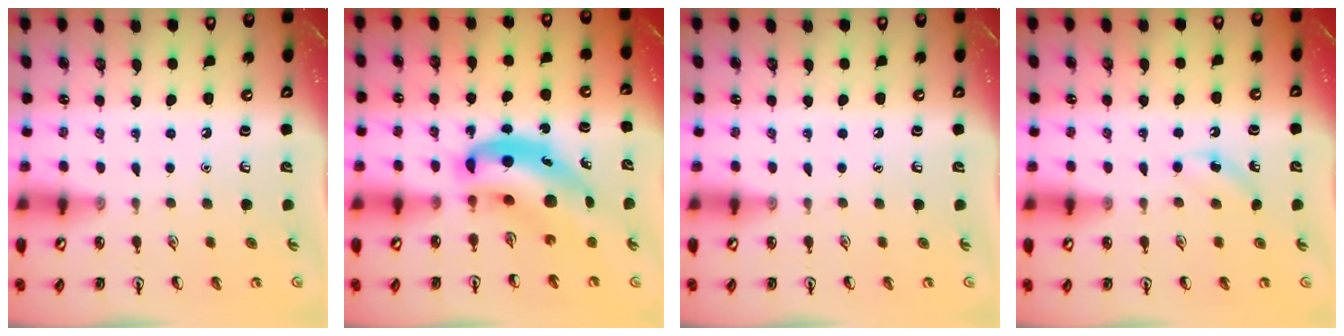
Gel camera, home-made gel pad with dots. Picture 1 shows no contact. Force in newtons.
{"total": 10.1, "press": 9.7, "slide": 2.7}
{"total": 0.0}
{"total": 2.6, "press": 2.4, "slide": 0.8}